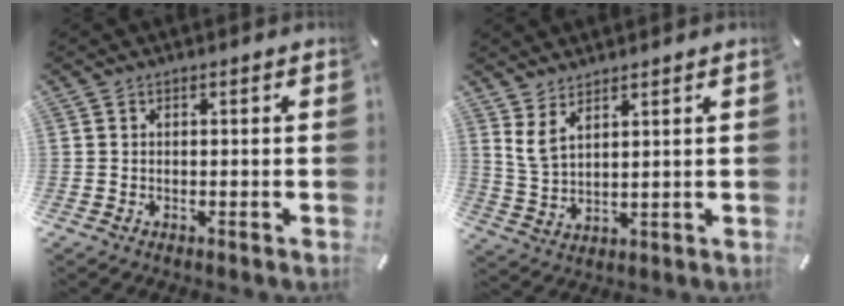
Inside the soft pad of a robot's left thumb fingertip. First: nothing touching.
{"total": 4.6, "force": [3.4, 1.2, 2.8], "torque": [-0.080, -0.016, 0.057]}